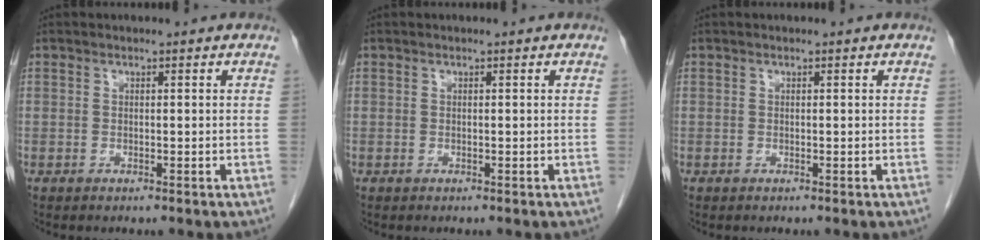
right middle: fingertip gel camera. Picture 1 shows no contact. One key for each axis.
{"total": 0.0}
{"total": 0.0}